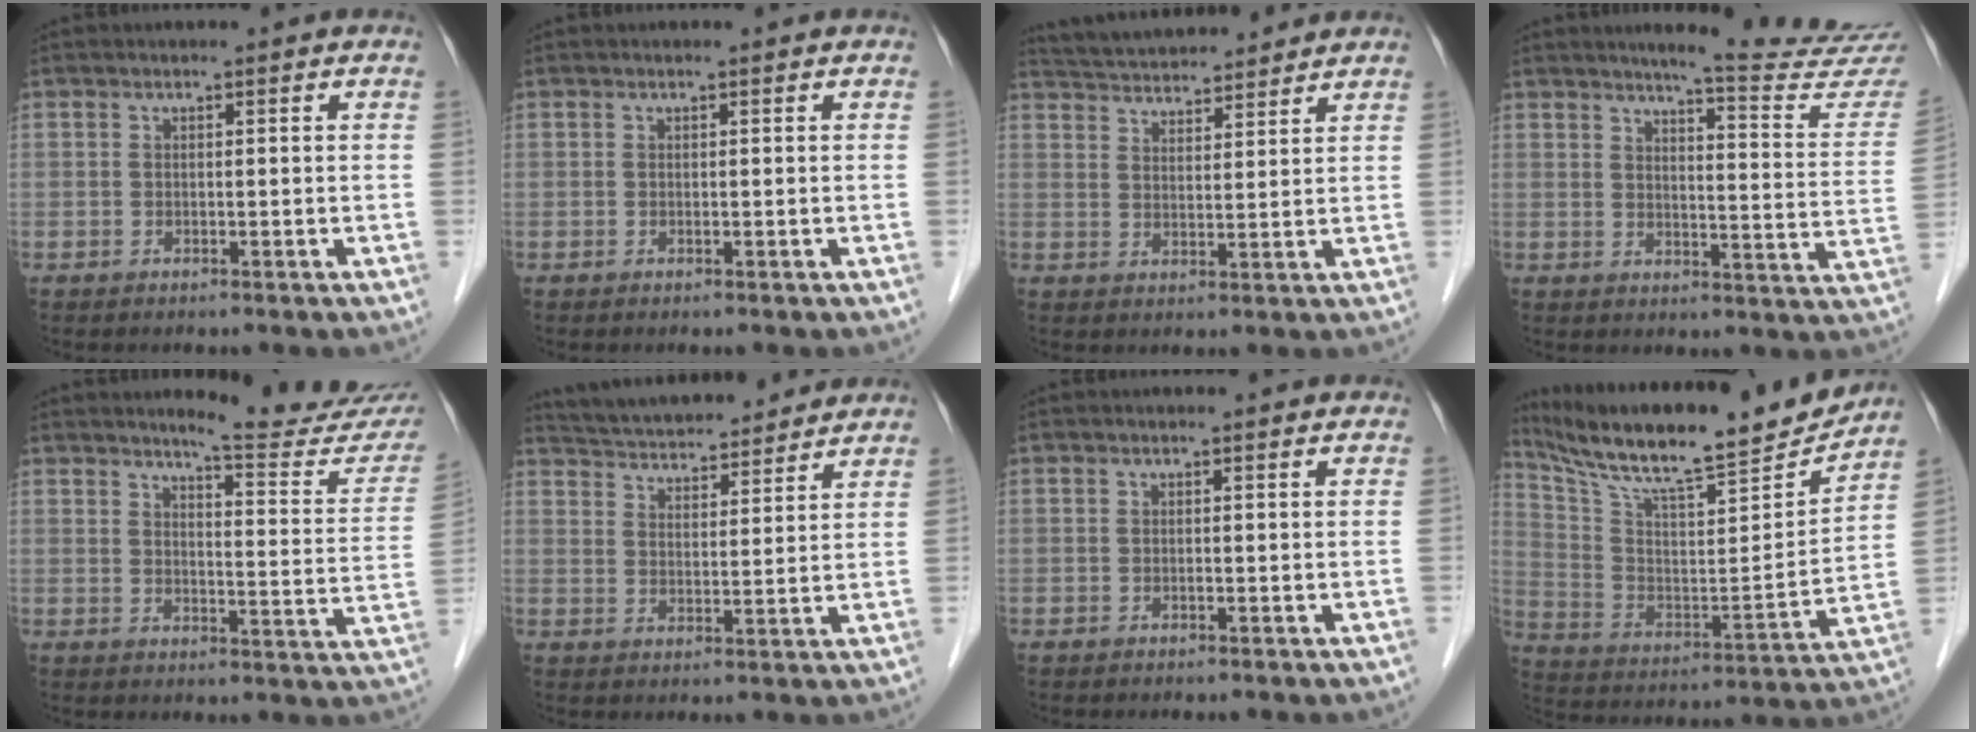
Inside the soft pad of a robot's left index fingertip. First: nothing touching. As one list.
[{"total": 0.0}, {"total": 11.2, "force": [10.7, 1.7, 2.9], "torque": [-0.054, 0.023, 0.168]}, {"total": 16.6, "force": [15.7, -0.7, 5.3], "torque": [-0.067, -0.107, 0.172]}, {"total": 14.9, "force": [13.9, 0.9, 5.3], "torque": [-0.060, -0.079, 0.156]}, {"total": 14.6, "force": [13.6, 2.5, 4.5], "torque": [-0.074, 0.024, 0.210]}, {"total": 0.0}, {"total": 22.6, "force": [19.8, 2.1, 10.6], "torque": [-0.196, -0.021, 0.316]}]